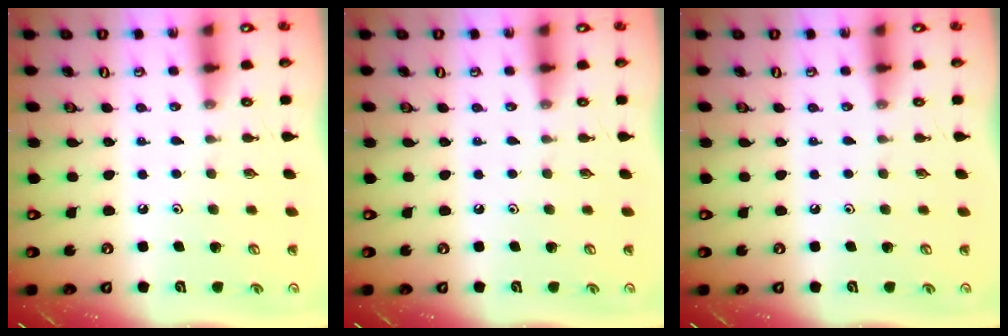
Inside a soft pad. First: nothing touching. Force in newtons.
{"total": 0.0}
{"total": 0.0}